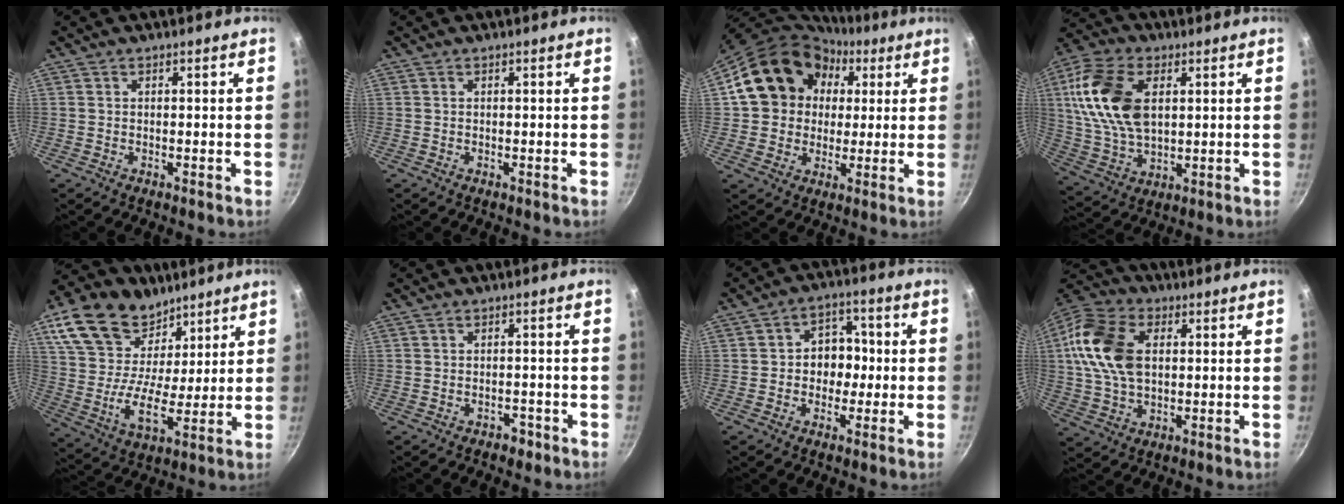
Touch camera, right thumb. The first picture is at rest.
{"total": 0.0}
{"total": 17.7, "force": [4.3, 15.1, 8.2], "torque": [-0.118, 0.026, 0.069]}
{"total": 17.6, "force": [4.1, 10.7, 13.4], "torque": [-0.248, -0.002, 0.080]}
{"total": 20.7, "force": [11.5, 13.5, 10.7], "torque": [-0.184, -0.044, 0.204]}
{"total": 2.1, "force": [-1.2, 1.4, 0.9], "torque": [0.000, 0.019, -0.008]}
{"total": 7.7, "force": [-0.3, 6.4, 4.4], "torque": [-0.006, 0.020, -0.012]}
{"total": 16.1, "force": [2.6, 10.5, 11.9], "torque": [-0.218, 0.013, 0.038]}